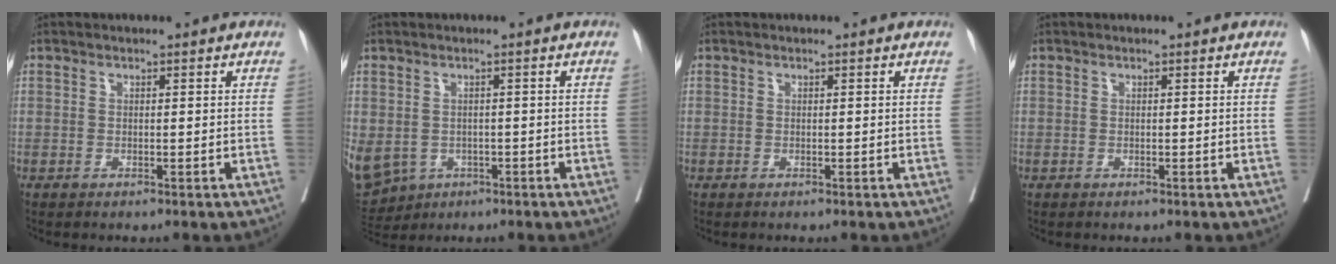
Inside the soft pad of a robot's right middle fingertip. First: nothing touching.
{"total": 22.6, "force": [-7.8, 18.9, 9.7], "torque": [-0.356, -0.025, -0.104]}
{"total": 0.0}
{"total": 0.0}